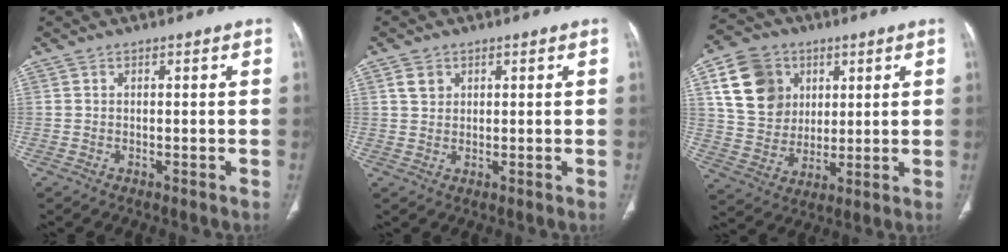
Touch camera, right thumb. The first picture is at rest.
{"total": 2.8, "force": [1.3, 2.2, 1.1], "torque": [-0.014, -0.003, 0.027]}
{"total": 15.0, "force": [5.3, 12.4, 6.6], "torque": [-0.098, -0.004, 0.102]}